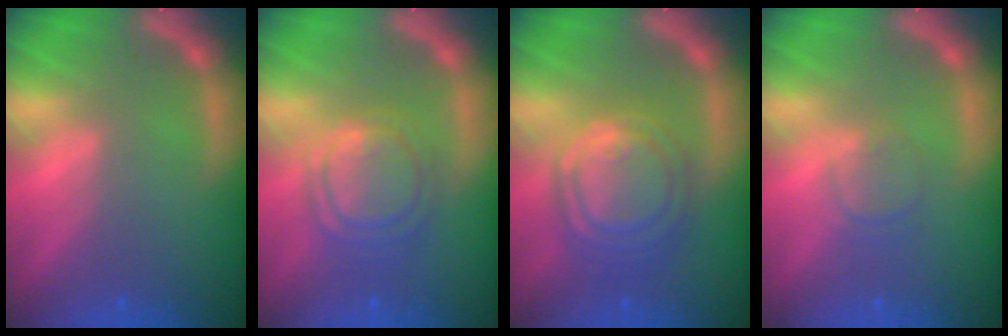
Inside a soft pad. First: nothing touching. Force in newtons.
{"total": 6.1}
{"total": 8.6}
{"total": 1.9}